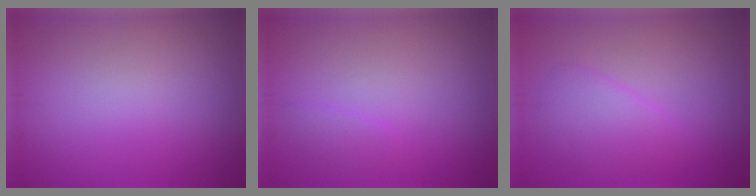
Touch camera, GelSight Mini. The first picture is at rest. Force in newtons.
{"total": 0.9, "press": 0.9, "slide": 0.1}
{"total": 2.9, "press": 2.9, "slide": 0.2}